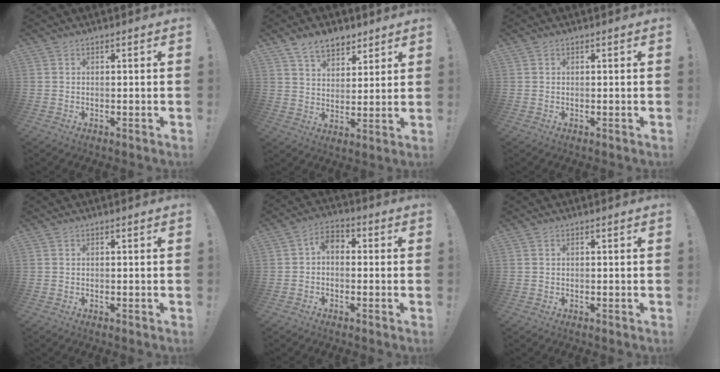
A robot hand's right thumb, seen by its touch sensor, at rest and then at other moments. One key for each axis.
{"total": 9.4, "fx": 6.6, "fy": 5.6, "fz": 3.6, "tx": -0.054, "ty": -0.034, "tz": 0.128}
{"total": 0.0}
{"total": 0.0}
{"total": 4.9, "fx": -0.5, "fy": 3.4, "fz": 3.5, "tx": -0.072, "ty": 0.013, "tz": -0.010}
{"total": 0.0}